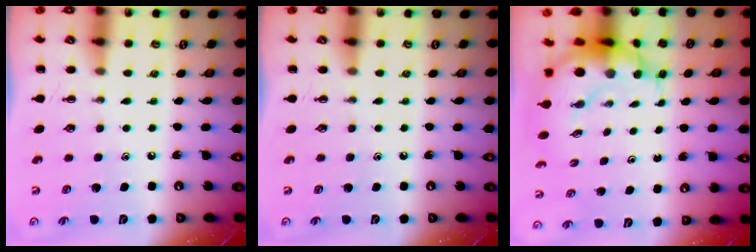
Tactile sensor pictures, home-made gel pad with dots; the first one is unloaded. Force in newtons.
{"total": 0.0}
{"total": 7.9, "press": 7.6, "slide": 2.0}